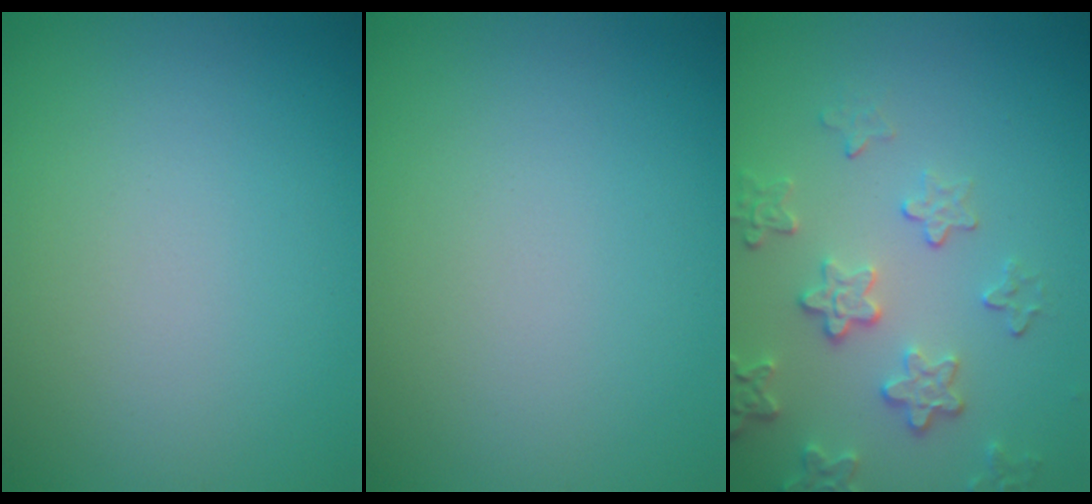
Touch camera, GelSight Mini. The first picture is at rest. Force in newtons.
{"total": 0.0}
{"total": 3.4, "press": 2.8, "slide": 2.0}